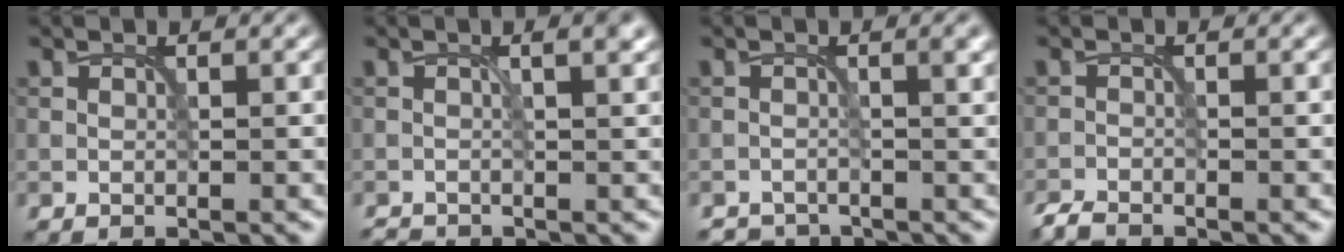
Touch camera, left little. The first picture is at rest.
{"total": 2.0, "force": [-0.5, 0.7, 1.9], "torque": [-0.021, 0.000, -0.013]}
{"total": 1.8, "force": [-1.6, 0.6, 0.6], "torque": [-0.005, -0.006, -0.030]}
{"total": 1.6, "force": [-1.5, 0.2, 0.3], "torque": [-0.007, -0.005, -0.036]}